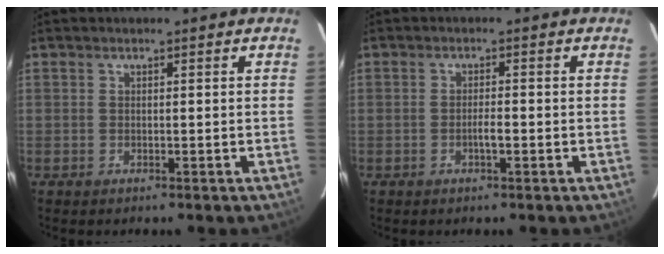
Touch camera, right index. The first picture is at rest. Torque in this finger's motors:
{"motor_torque": [0.15, -0.09, 0.08, 0.02]}